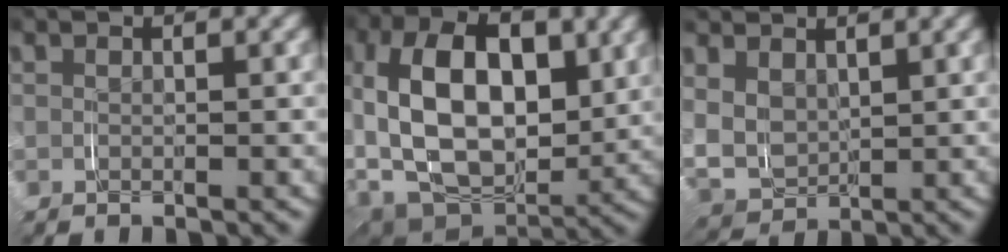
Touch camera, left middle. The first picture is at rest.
{"total": 6.7, "force": [1.4, 4.1, 5.1], "torque": [-0.065, -0.006, 0.022]}
{"total": 5.6, "force": [2.5, 4.8, 1.4], "torque": [-0.045, -0.019, 0.039]}